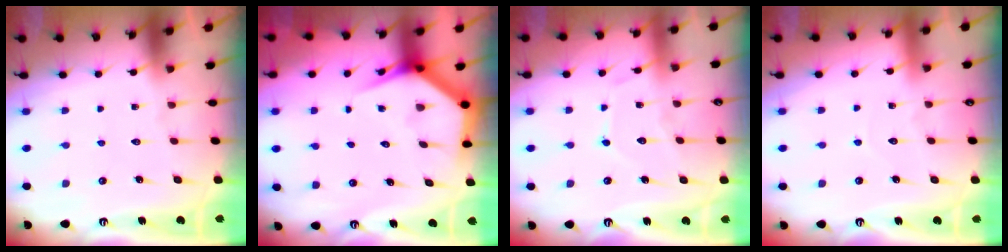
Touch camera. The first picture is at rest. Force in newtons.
{"total": 4.2, "press": 4.2, "slide": 0.4}
{"total": 8.5, "press": 8.5, "slide": 0.7}
{"total": 2.9, "press": 2.9, "slide": 0.3}